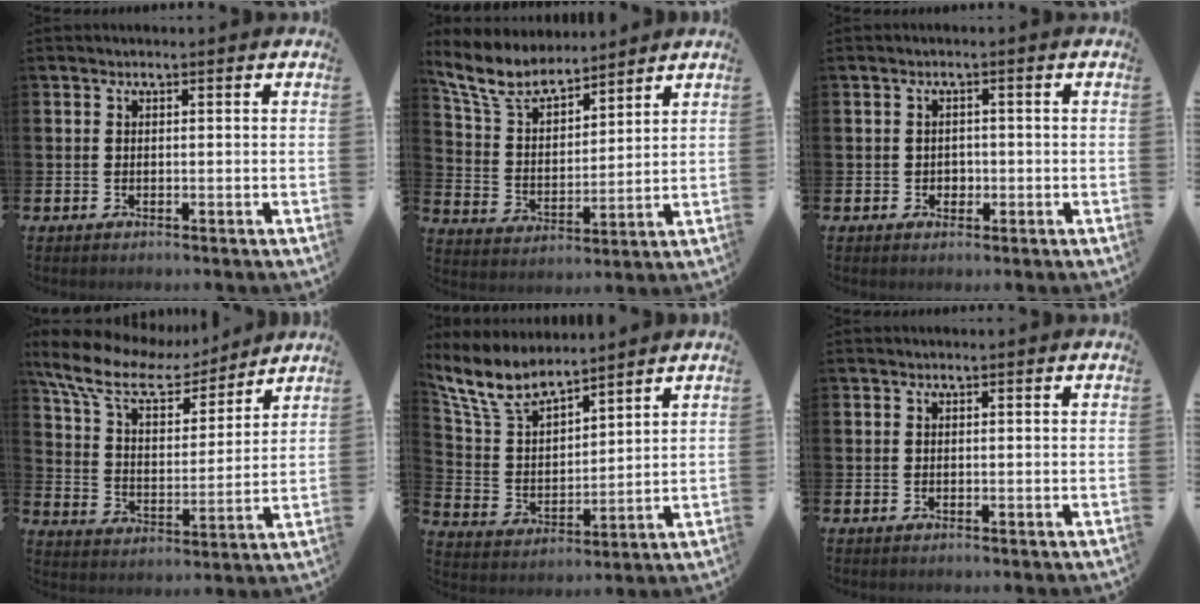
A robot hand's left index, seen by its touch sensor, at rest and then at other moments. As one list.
[{"total": 8.4, "force": [7.5, 2.7, 2.8], "torque": [-0.093, -0.037, 0.135]}, {"total": 1.4, "force": [-0.1, 1.3, 0.4], "torque": [0.001, 0.002, -0.008]}, {"total": 10.4, "force": [8.3, 4.3, 4.5], "torque": [-0.121, -0.048, 0.144]}, {"total": 8.9, "force": [7.9, 2.8, 3.0], "torque": [-0.098, -0.038, 0.146]}, {"total": 0.0}]